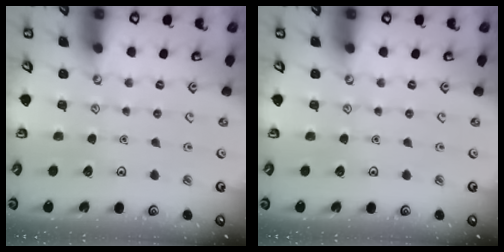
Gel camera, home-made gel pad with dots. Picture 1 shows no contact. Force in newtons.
{"total": 0.0}